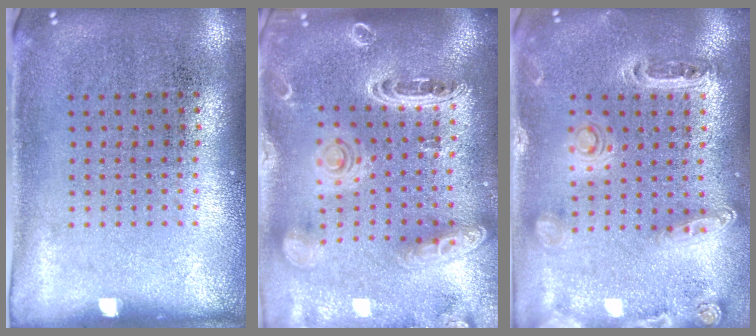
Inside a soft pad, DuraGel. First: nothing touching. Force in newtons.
{"total": 2.8, "press": 2.5, "slide": 1.4}
{"total": 1.4, "press": 1.3, "slide": 0.3}